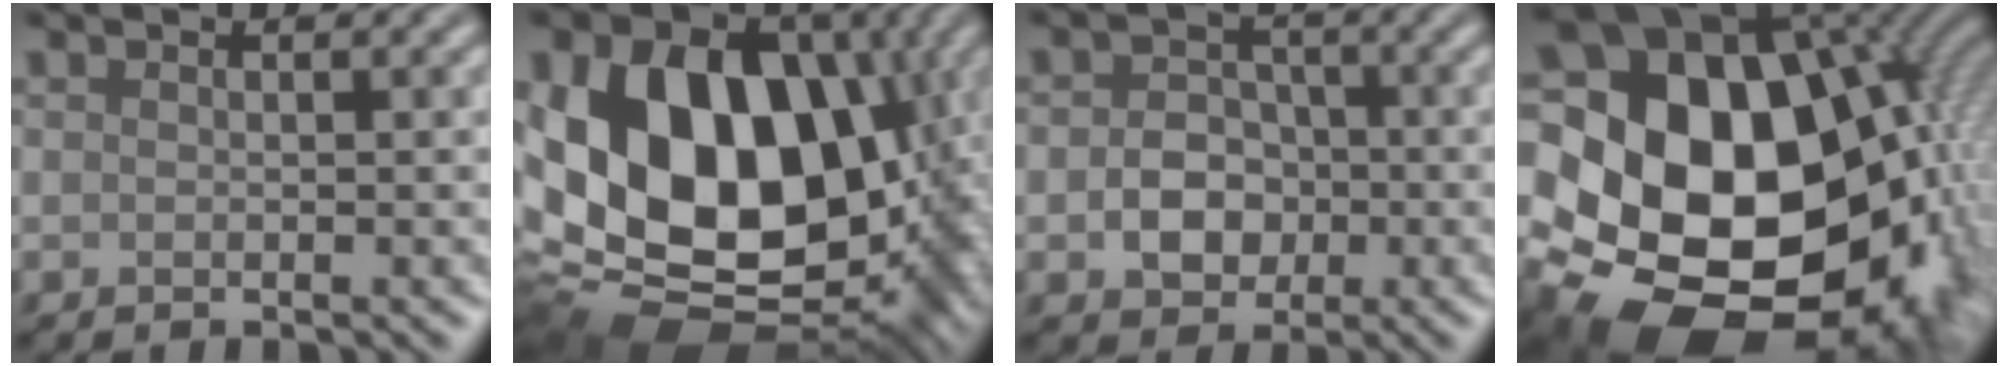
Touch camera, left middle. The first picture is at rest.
{"total": 19.3, "force": [1.5, 14.2, 12.9], "torque": [-0.247, -0.019, 0.048]}
{"total": 3.7, "force": [-0.8, 3.1, 1.9], "torque": [-0.026, -0.001, -0.017]}
{"total": 22.0, "force": [-1.3, 16.4, 14.6], "torque": [-0.273, -0.020, -0.005]}